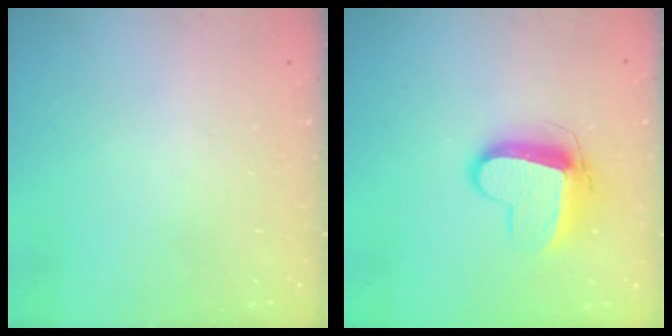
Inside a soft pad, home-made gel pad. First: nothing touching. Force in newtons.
{"total": 11.1, "press": 11.1, "slide": 0.4}